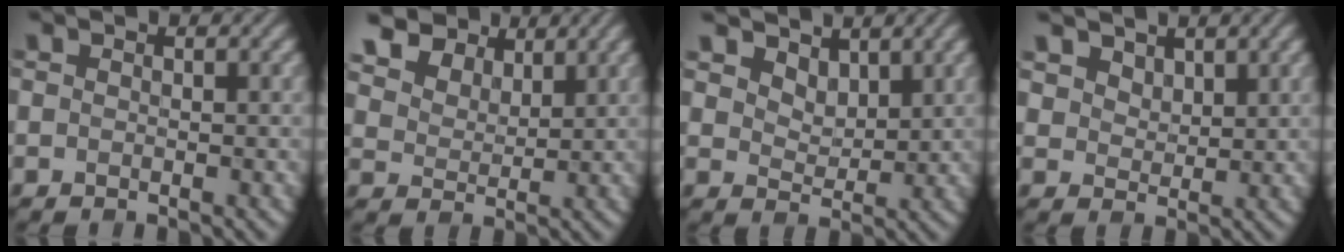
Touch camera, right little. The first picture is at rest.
{"total": 8.3, "force": [6.1, 4.6, 3.2], "torque": [-0.110, 0.006, 0.111]}
{"total": 3.5, "force": [2.9, 1.6, 1.1], "torque": [-0.038, -0.015, 0.055]}
{"total": 3.0, "force": [2.4, 1.5, 0.9], "torque": [-0.032, -0.007, 0.049]}